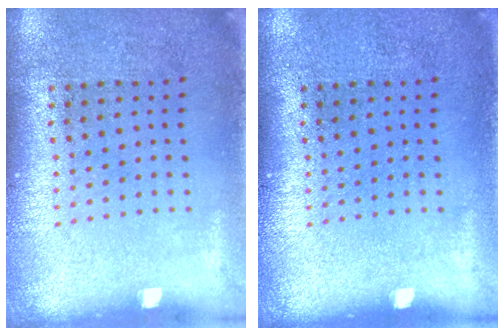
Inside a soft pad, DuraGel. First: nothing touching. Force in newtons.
{"total": 0.0}